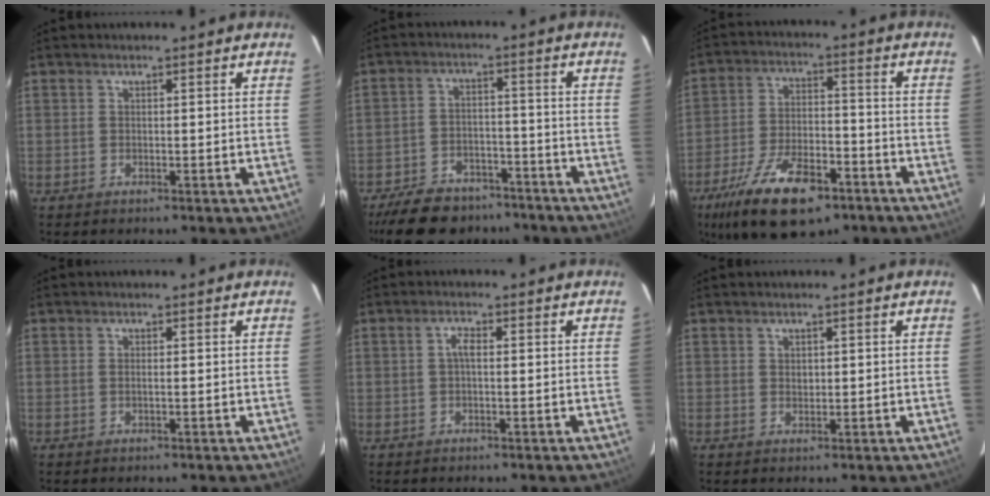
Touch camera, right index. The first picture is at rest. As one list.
[{"total": 16.0, "force": [-12.9, 7.6, 5.8], "torque": [-0.147, 0.018, -0.183]}, {"total": 18.3, "force": [-11.6, 7.8, 11.7], "torque": [-0.238, -0.023, -0.193]}, {"total": 0.6, "force": [-0.1, 0.0, 0.6], "torque": [-0.013, 0.001, -0.002]}, {"total": 1.7, "force": [-0.1, 0.6, 1.6], "torque": [-0.032, 0.008, -0.004]}, {"total": 1.1, "force": [0.3, 0.9, 0.4], "torque": [-0.005, 0.003, 0.007]}]